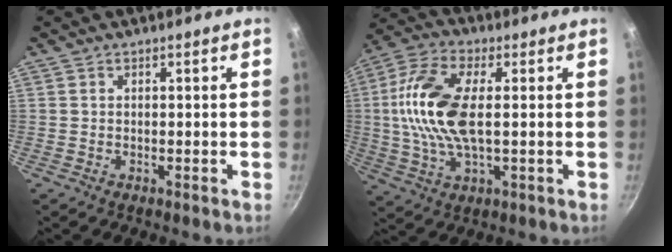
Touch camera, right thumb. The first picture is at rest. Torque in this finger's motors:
{"motor_torque": [1.61, 1.97, 1.30, -0.36, 0.46]}